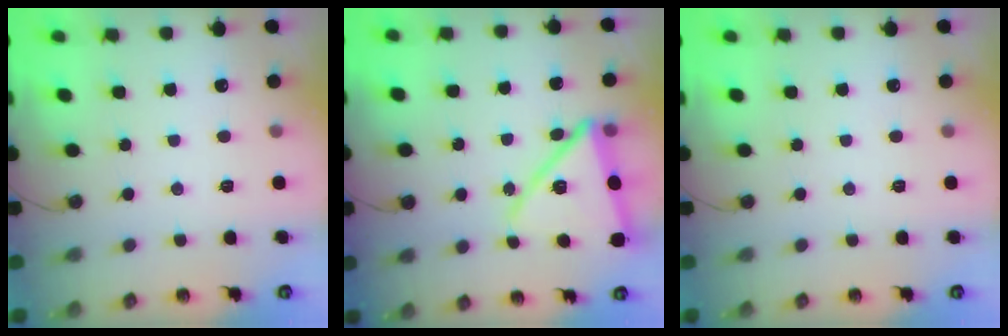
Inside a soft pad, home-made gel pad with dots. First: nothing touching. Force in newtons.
{"total": 14.7, "press": 14.6, "slide": 1.4}
{"total": 0.0}